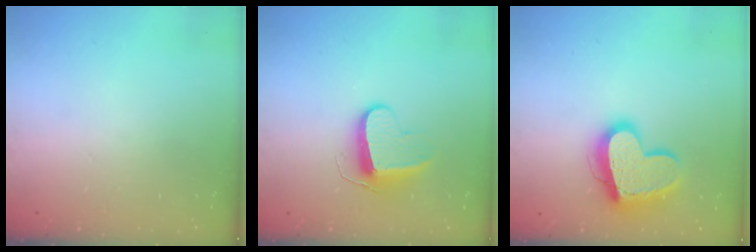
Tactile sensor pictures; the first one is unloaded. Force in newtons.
{"total": 9.5, "press": 9.5, "slide": 0.7}
{"total": 16.5, "press": 16.4, "slide": 1.5}